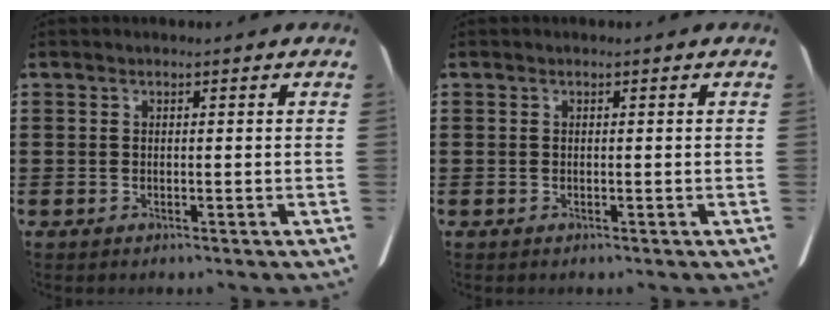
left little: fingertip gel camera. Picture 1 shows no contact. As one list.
[{"total": 0.0}]